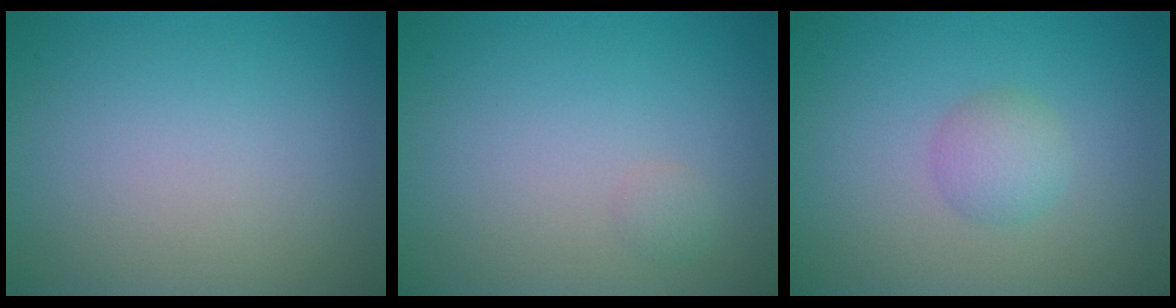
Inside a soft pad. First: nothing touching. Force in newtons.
{"total": 0.7, "press": 0.7, "slide": 0.0}
{"total": 2.0, "press": 2.0, "slide": 0.1}